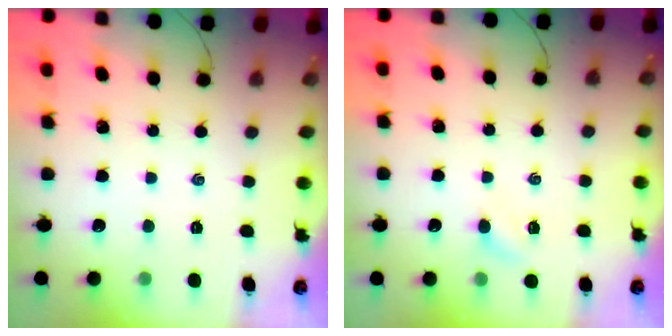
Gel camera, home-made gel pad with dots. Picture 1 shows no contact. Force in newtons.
{"total": 3.2, "press": 3.0, "slide": 1.1}